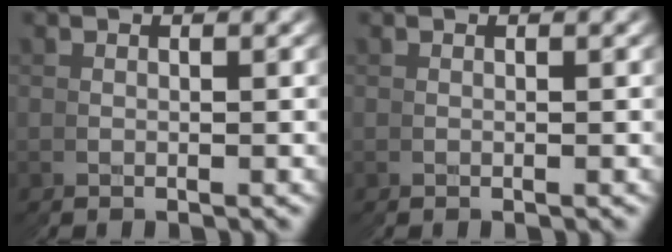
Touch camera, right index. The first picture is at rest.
{"total": 0.0}